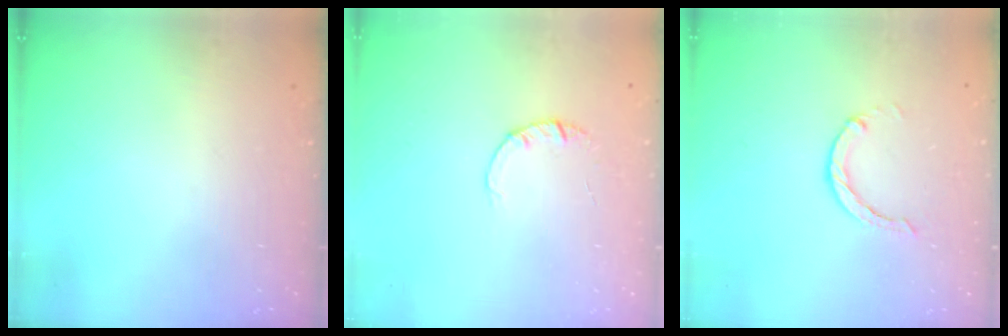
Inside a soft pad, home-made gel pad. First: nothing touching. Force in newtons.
{"total": 1.4, "press": 1.4, "slide": 0.2}
{"total": 0.0}